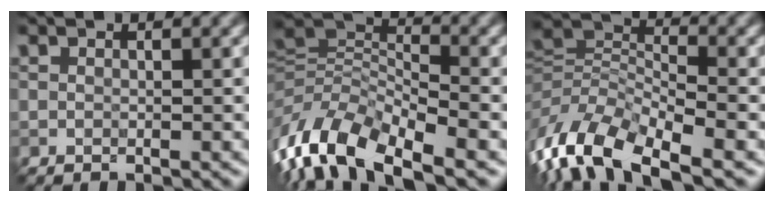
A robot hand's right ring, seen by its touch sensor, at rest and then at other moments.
{"total": 10.5, "force": [-7.0, 3.9, 6.8], "torque": [-0.135, 0.006, -0.129]}
{"total": 9.6, "force": [-6.6, 3.3, 6.1], "torque": [-0.121, 0.006, -0.123]}